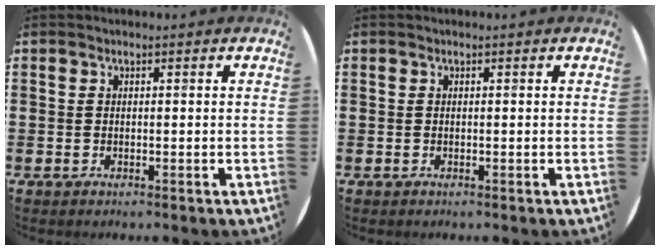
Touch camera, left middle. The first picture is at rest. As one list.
[{"total": 0.0}]